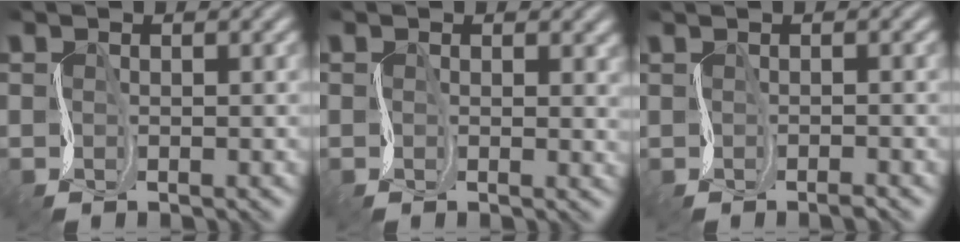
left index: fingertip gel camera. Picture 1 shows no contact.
{"total": 2.2, "force": [0.9, 1.6, 1.3], "torque": [-0.032, -0.005, 0.014]}
{"total": 1.0, "force": [-0.4, -0.2, 0.9], "torque": [-0.019, -0.005, -0.006]}